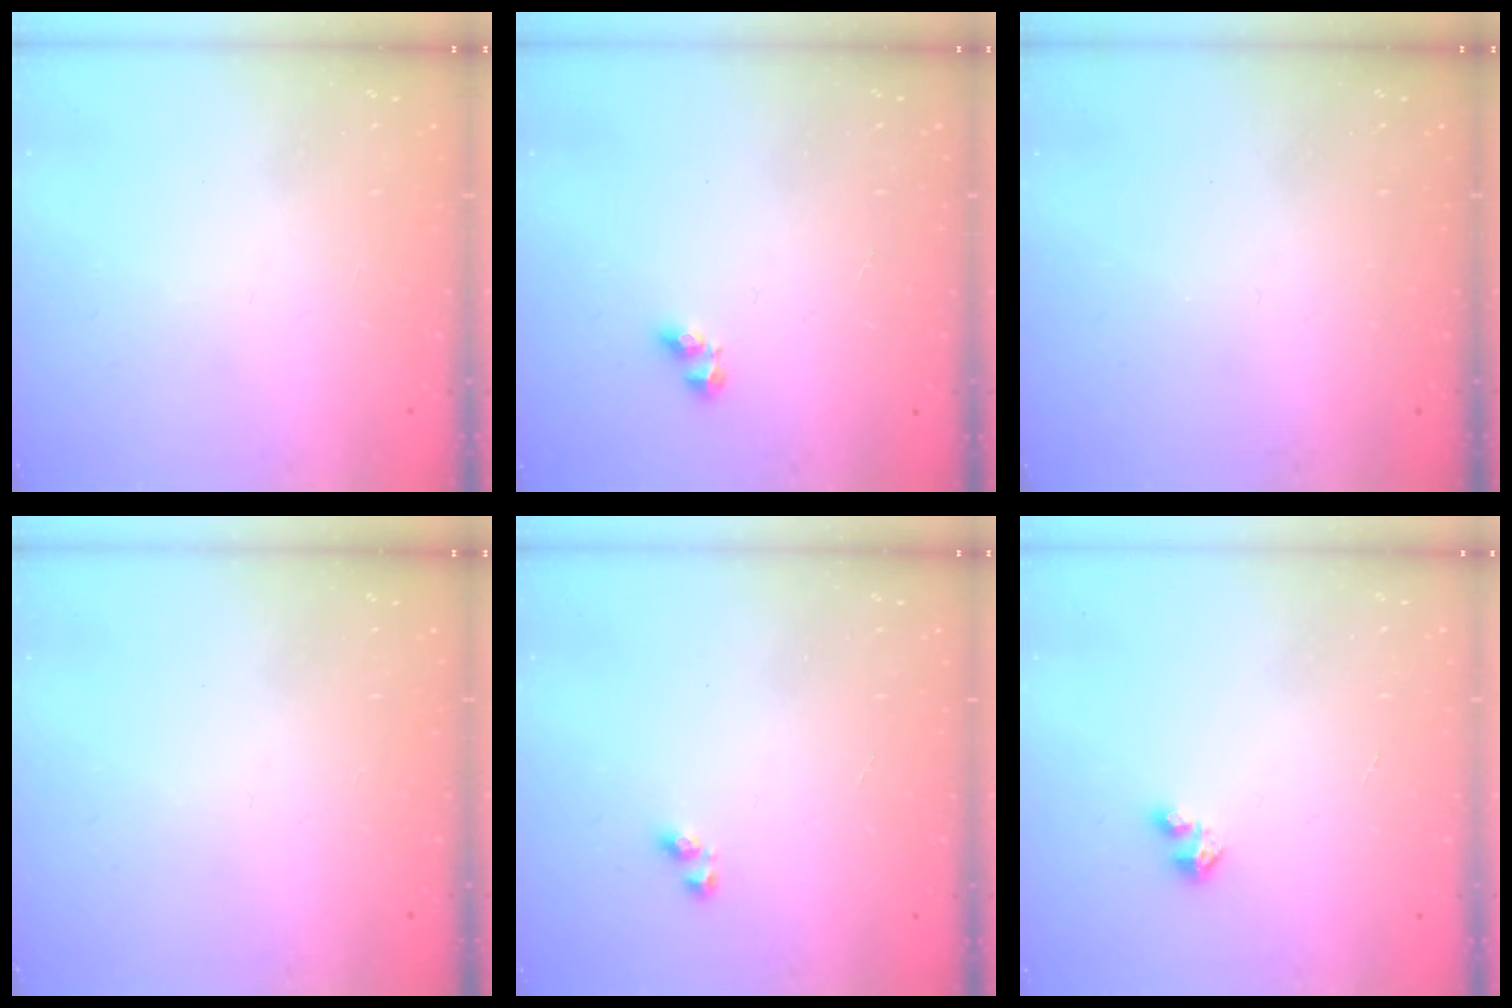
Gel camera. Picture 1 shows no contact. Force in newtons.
{"total": 2.9, "press": 2.6, "slide": 1.1}
{"total": 0.0}
{"total": 0.0}
{"total": 3.2, "press": 3.1, "slide": 0.6}
{"total": 2.1, "press": 2.1, "slide": 0.2}